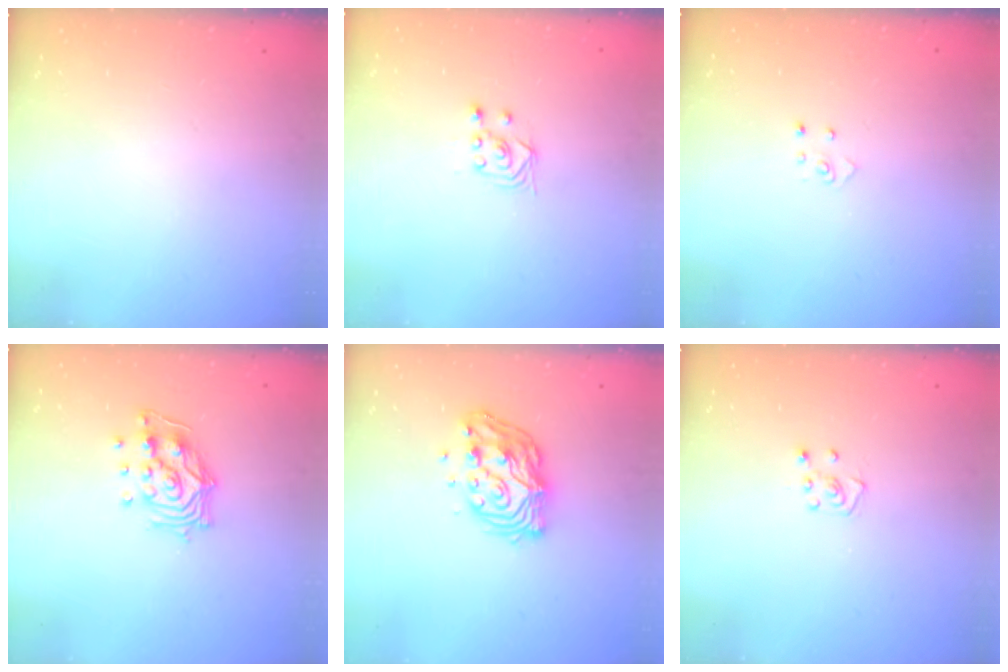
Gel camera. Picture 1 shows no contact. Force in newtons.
{"total": 2.8, "press": 2.4, "slide": 1.4}
{"total": 2.6, "press": 2.6, "slide": 0.3}
{"total": 11.8, "press": 11.7, "slide": 1.4}
{"total": 13.8, "press": 13.7, "slide": 1.6}
{"total": 4.8, "press": 4.8, "slide": 0.4}